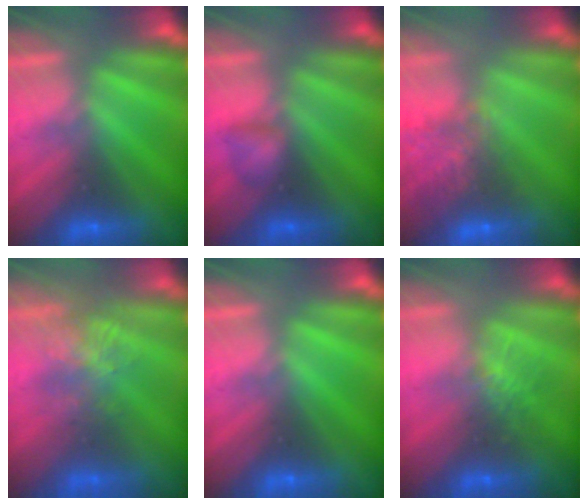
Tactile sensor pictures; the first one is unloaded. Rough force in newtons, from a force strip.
{"total": 1.9}
{"total": 11.3}
{"total": 4.1}
{"total": 0.0}
{"total": 2.7}